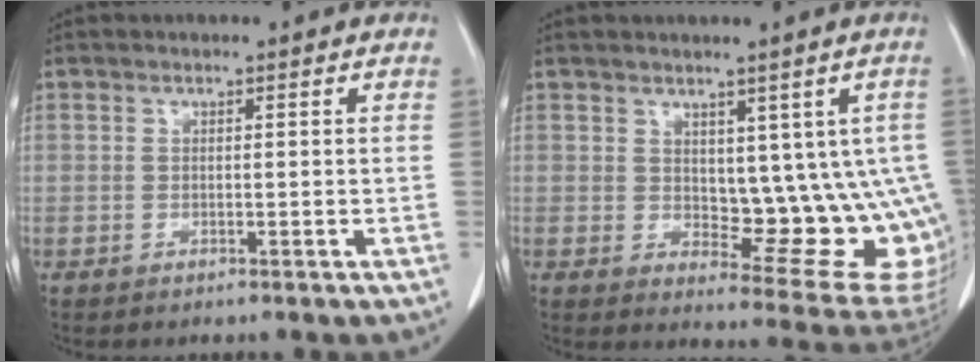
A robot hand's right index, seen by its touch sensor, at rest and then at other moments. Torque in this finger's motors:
{"motor_torque": [0.18, 0.05, 0.11, 0.00]}